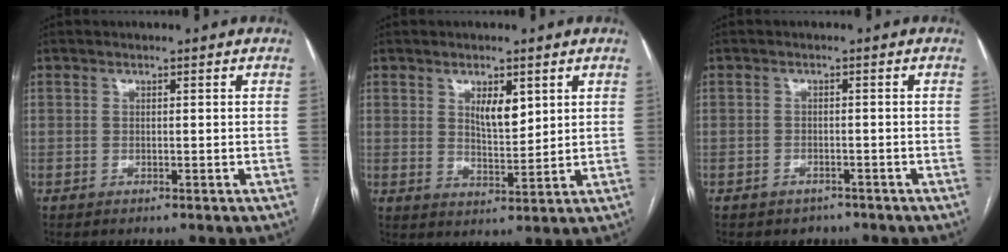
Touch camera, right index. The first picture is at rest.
{"total": 5.0, "force": [2.2, 2.0, 4.0], "torque": [-0.069, -0.005, 0.042]}
{"total": 2.5, "force": [-1.9, 1.6, 0.1], "torque": [-0.008, 0.007, -0.021]}